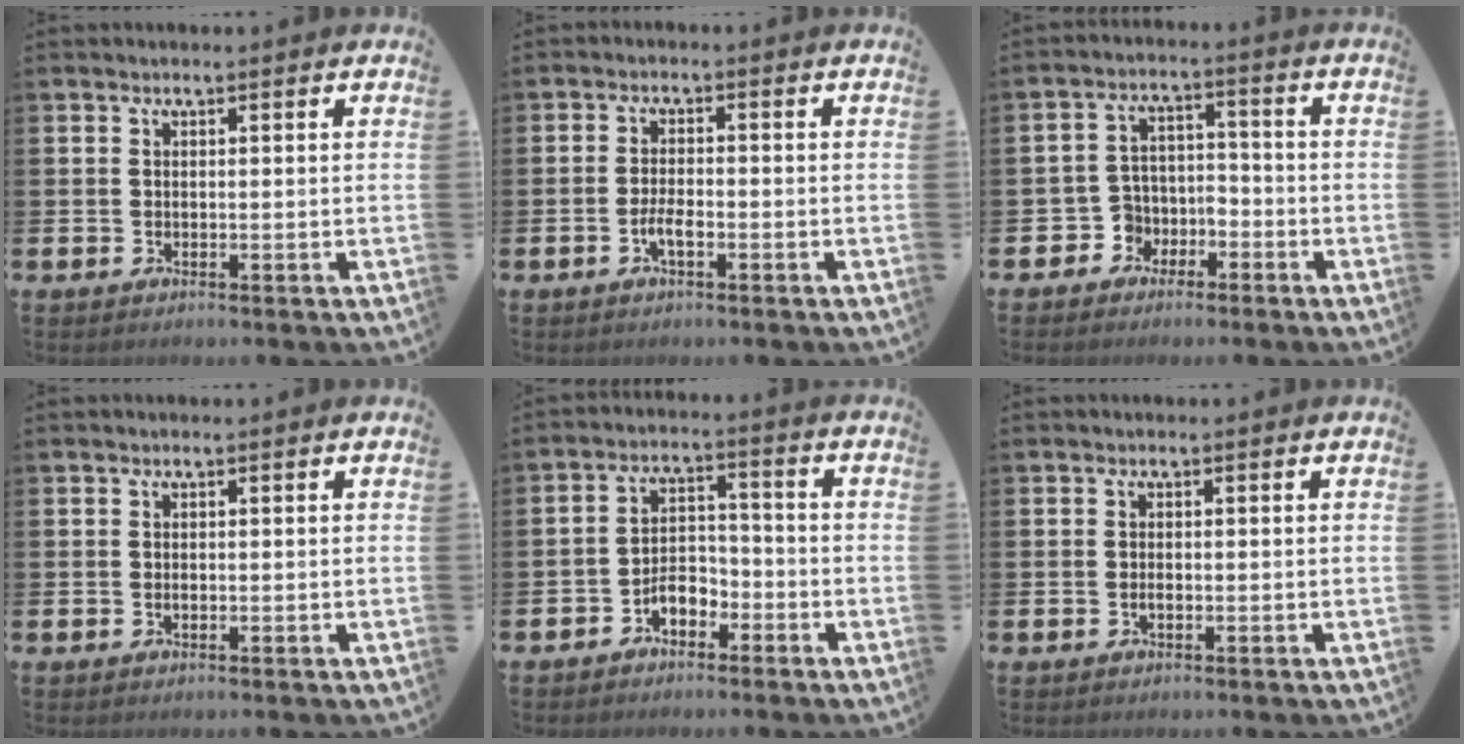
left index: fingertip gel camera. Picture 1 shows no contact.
{"total": 2.6, "force": [-0.9, 0.9, 2.3], "torque": [-0.037, 0.001, -0.019]}
{"total": 4.1, "force": [-2.8, 3.1, 0.2], "torque": [-0.020, 0.002, -0.060]}
{"total": 0.5, "force": [0.0, 0.2, 0.4], "torque": [-0.012, 0.002, -0.001]}
{"total": 3.9, "force": [-2.6, 2.2, 1.9], "torque": [-0.038, 0.008, -0.052]}
{"total": 0.8, "force": [-0.2, 0.3, 0.7], "torque": [-0.016, 0.001, -0.003]}